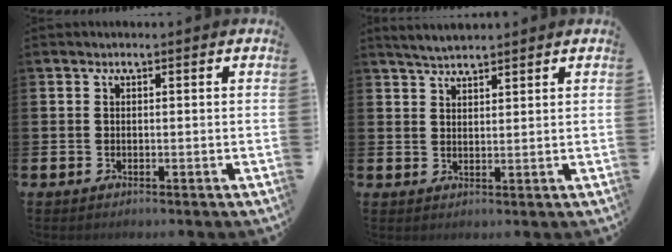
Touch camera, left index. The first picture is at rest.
{"total": 3.4, "force": [3.3, 0.4, 0.8], "torque": [-0.021, -0.010, 0.061]}